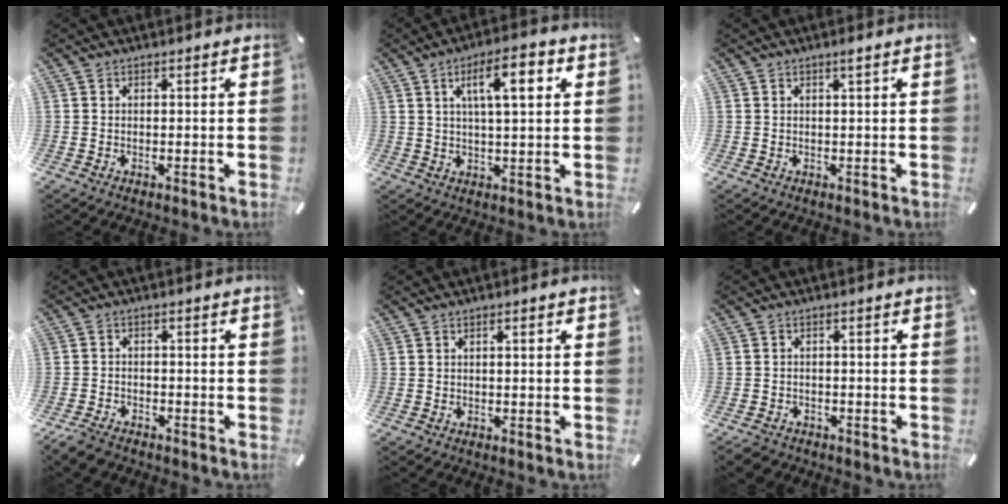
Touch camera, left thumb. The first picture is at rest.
{"total": 10.5, "force": [4.0, 3.2, 9.1], "torque": [-0.151, -0.004, 0.061]}
{"total": 1.2, "force": [0.7, 0.0, 1.0], "torque": [-0.020, -0.001, 0.011]}
{"total": 3.4, "force": [-2.9, 1.4, 0.9], "torque": [-0.028, 0.013, -0.059]}
{"total": 1.2, "force": [0.2, 0.3, 1.1], "torque": [-0.020, 0.002, 0.003]}
{"total": 2.4, "force": [-1.9, 1.3, 0.4], "torque": [-0.015, 0.009, -0.042]}